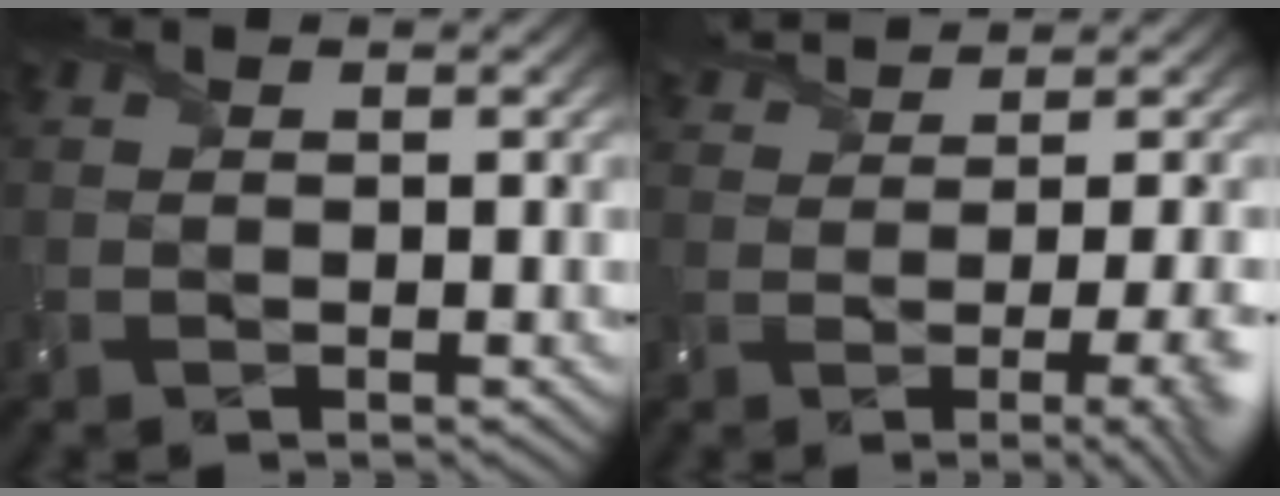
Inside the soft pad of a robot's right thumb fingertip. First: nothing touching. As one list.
[{"total": 8.6, "force": [2.4, 2.5, 7.8], "torque": [-0.090, 0.024, 0.041]}]